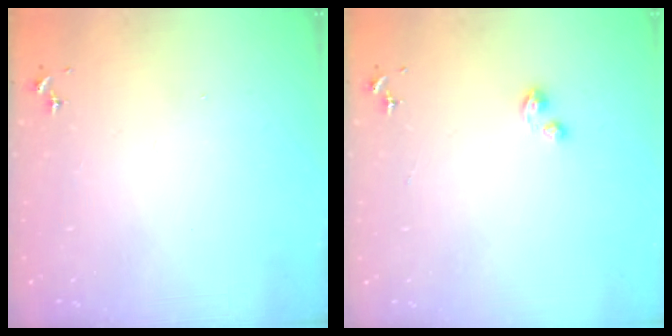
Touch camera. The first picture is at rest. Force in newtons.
{"total": 2.9, "press": 2.9, "slide": 0.3}